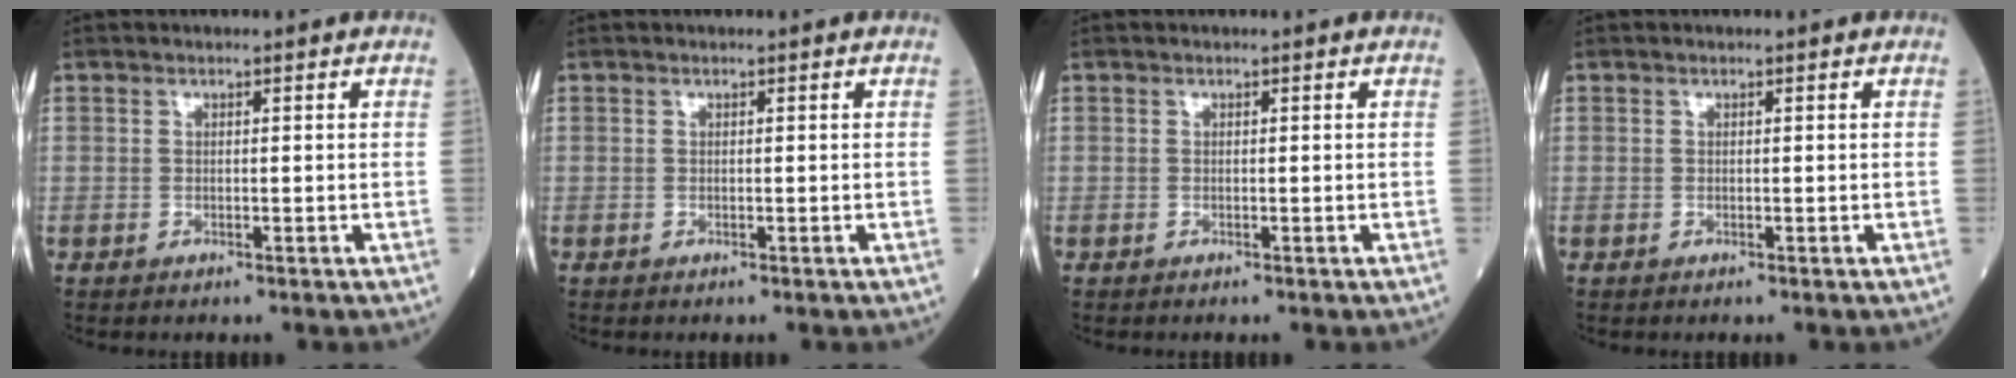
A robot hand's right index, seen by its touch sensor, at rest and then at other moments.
{"total": 0.0}
{"total": 0.0}
{"total": 0.0}